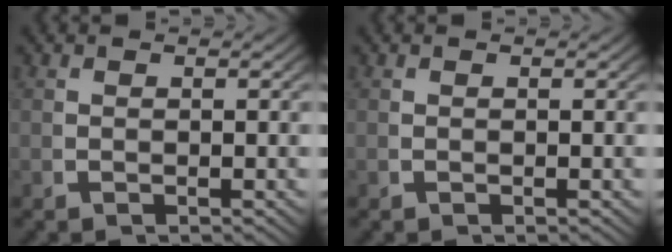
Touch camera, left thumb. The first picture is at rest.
{"total": 0.0}